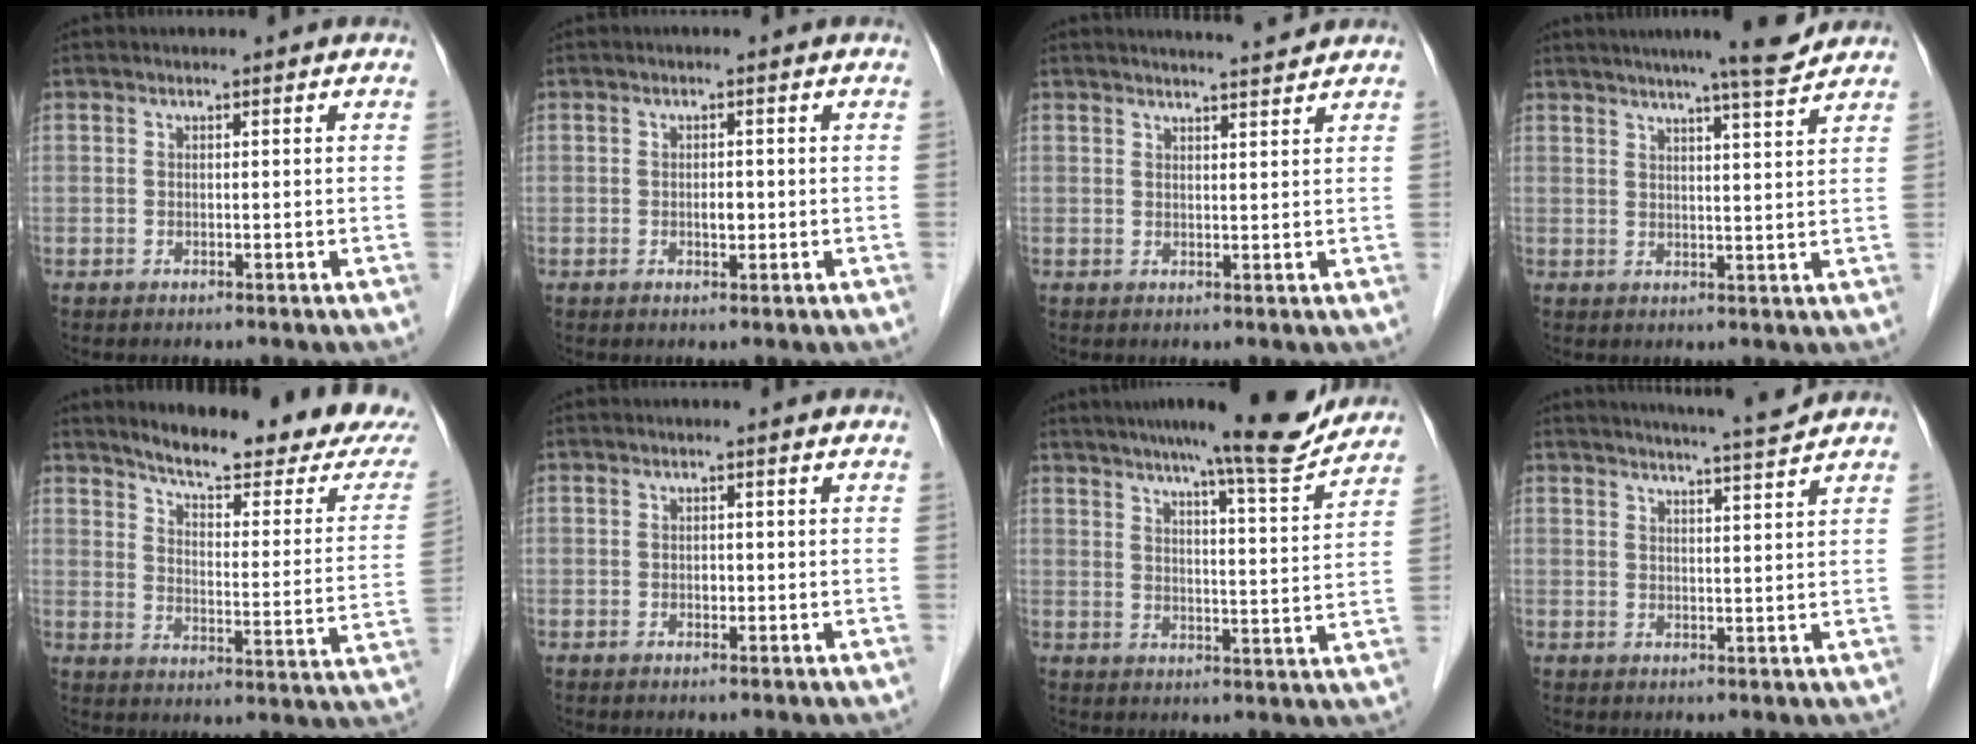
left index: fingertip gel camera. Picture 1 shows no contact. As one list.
[{"total": 1.4, "force": [-0.2, 0.7, 1.2], "torque": [-0.021, 0.001, -0.003]}, {"total": 4.8, "force": [4.6, -0.2, 1.5], "torque": [-0.025, 0.007, 0.059]}, {"total": 9.0, "force": [7.9, -0.7, 4.3], "torque": [-0.068, 0.001, 0.101]}, {"total": 18.5, "force": [16.5, 1.8, 8.1], "torque": [-0.109, -0.059, 0.206]}, {"total": 0.8, "force": [-0.2, 0.6, 0.6], "torque": [-0.010, 0.001, -0.004]}, {"total": 13.9, "force": [12.5, 0.4, 6.2], "torque": [-0.089, -0.009, 0.163]}, {"total": 6.7, "force": [6.2, -1.3, 2.1], "torque": [-0.042, -0.003, 0.088]}]